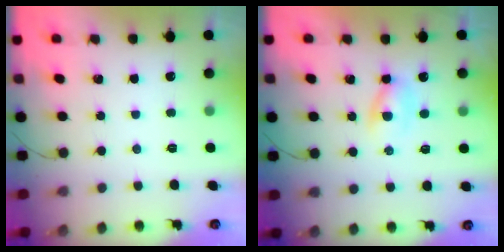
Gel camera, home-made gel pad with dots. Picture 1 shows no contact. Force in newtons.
{"total": 2.3, "press": 2.2, "slide": 0.8}